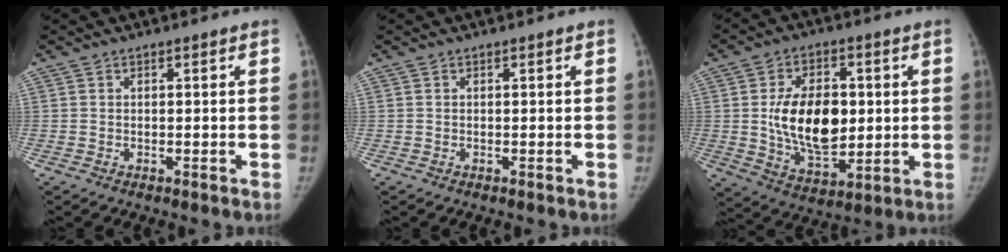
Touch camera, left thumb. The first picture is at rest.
{"total": 0.0}
{"total": 15.9, "force": [1.0, 9.6, 12.6], "torque": [-0.172, -0.013, 0.028]}